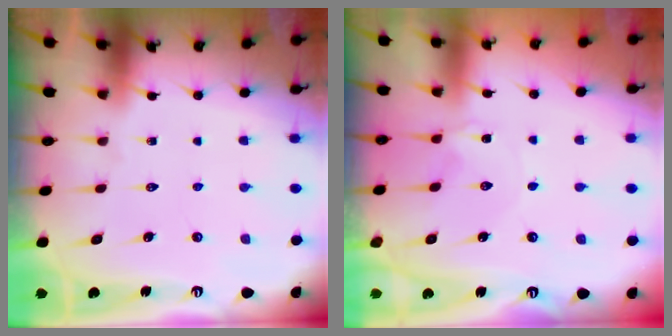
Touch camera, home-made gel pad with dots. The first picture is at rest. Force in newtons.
{"total": 1.4, "press": 1.4, "slide": 0.3}